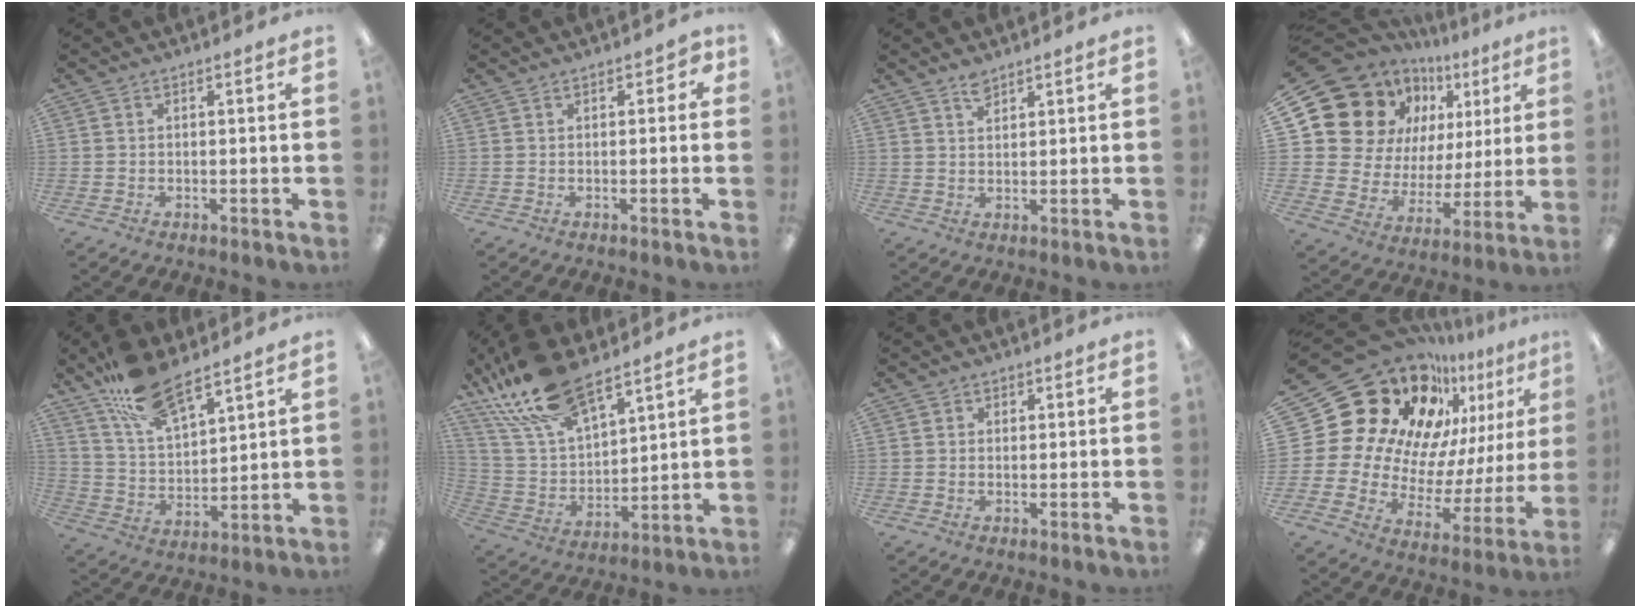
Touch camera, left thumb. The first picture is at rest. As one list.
[{"total": 2.3, "force": [0.6, 1.5, 1.7], "torque": [-0.015, -0.002, 0.007]}, {"total": 2.3, "force": [2.0, 0.8, 0.9], "torque": [-0.011, -0.007, 0.037]}, {"total": 20.4, "force": [10.2, 15.9, 7.8], "torque": [-0.159, -0.077, 0.216]}, {"total": 14.1, "force": [10.4, 5.3, 7.9], "torque": [-0.155, -0.050, 0.189]}, {"total": 18.5, "force": [13.4, 7.4, 10.3], "torque": [-0.225, -0.061, 0.241]}, {"total": 0.9, "force": [0.0, 0.9, -0.2], "torque": [0.012, -0.001, -0.003]}, {"total": 27.3, "force": [18.4, 16.9, 11.1], "torque": [-0.185, -0.170, 0.366]}]